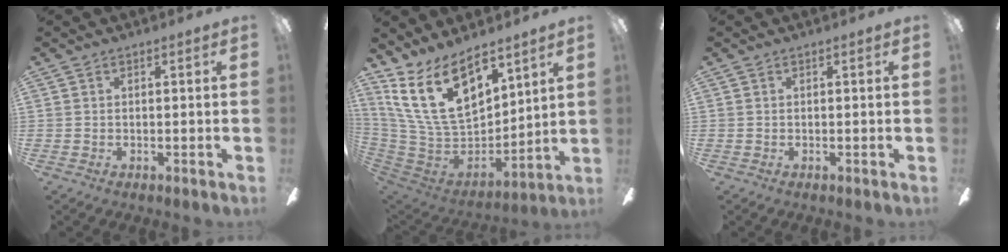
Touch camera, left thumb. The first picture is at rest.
{"total": 20.8, "force": [11.7, 11.1, 13.0], "torque": [-0.257, -0.064, 0.215]}
{"total": 0.0}